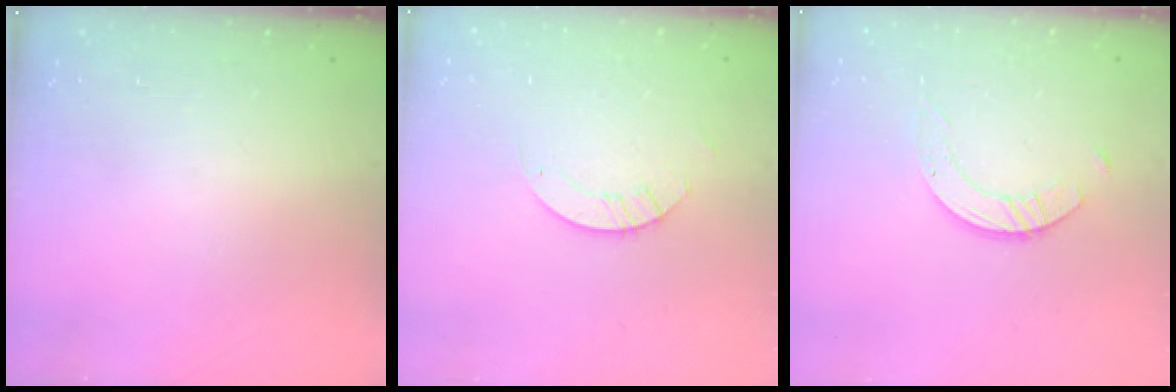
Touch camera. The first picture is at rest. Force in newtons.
{"total": 2.9, "press": 2.9, "slide": 0.3}
{"total": 2.9, "press": 2.9, "slide": 0.3}